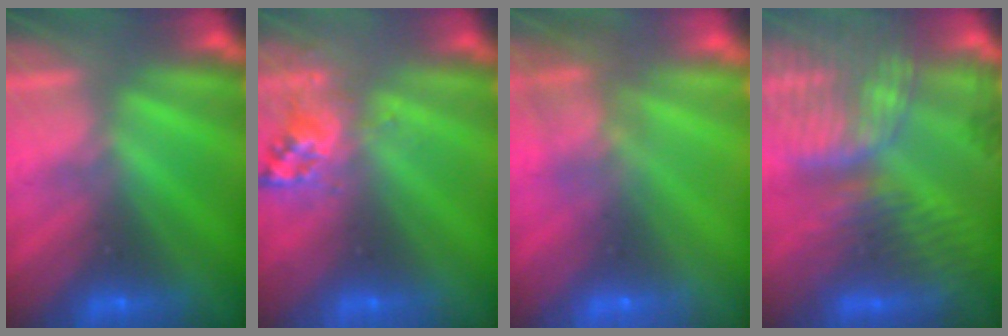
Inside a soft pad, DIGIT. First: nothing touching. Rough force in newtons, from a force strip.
{"total": 2.6}
{"total": 7.0}
{"total": 9.5}